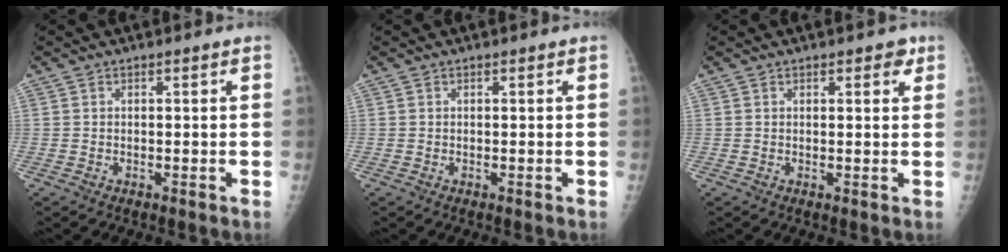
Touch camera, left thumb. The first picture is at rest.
{"total": 0.0}
{"total": 2.1, "force": [1.3, 1.1, 1.4], "torque": [-0.003, -0.004, 0.012]}